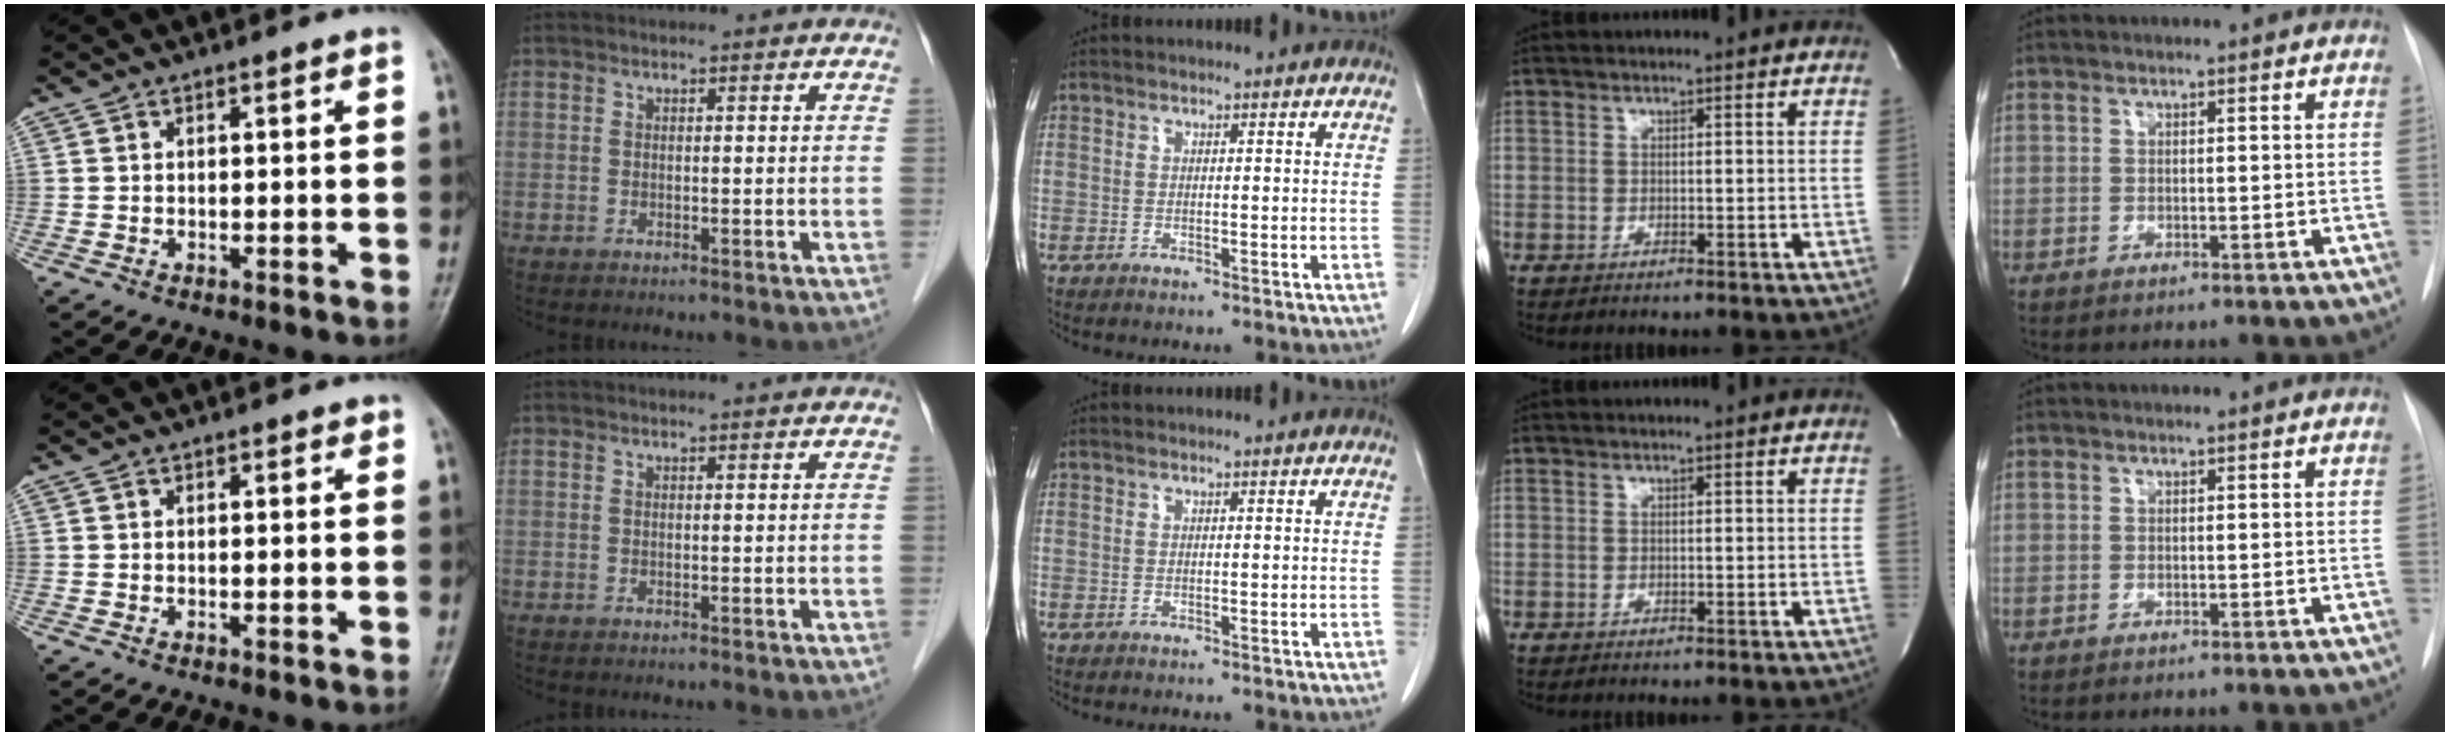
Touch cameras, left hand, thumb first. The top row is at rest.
{"thumb": {"total": 0.7, "force": [0.4, 0.5, 0.4], "torque": [0.002, -0.001, 0.001]}, "index": {"total": 1.0, "force": [1.0, 0.0, 0.3], "torque": [-0.013, 0.007, 0.013]}}